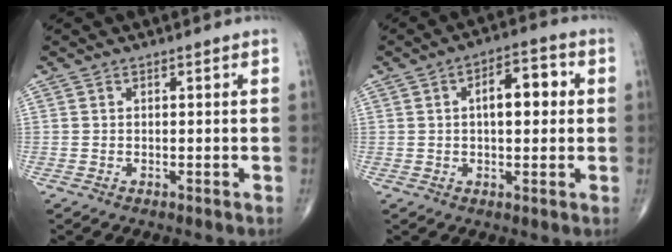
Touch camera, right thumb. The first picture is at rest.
{"total": 8.3, "force": [1.3, 4.1, 7.2], "torque": [-0.091, 0.017, 0.012]}